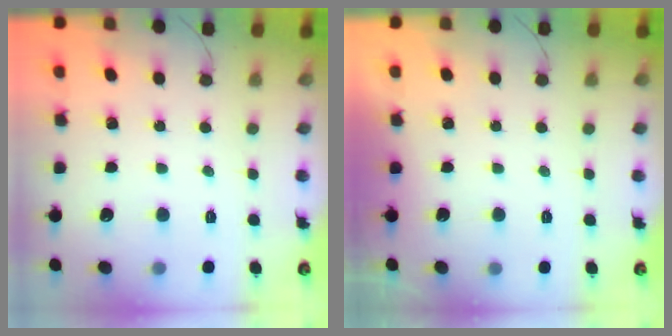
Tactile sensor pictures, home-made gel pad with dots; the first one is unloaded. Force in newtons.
{"total": 0.0}